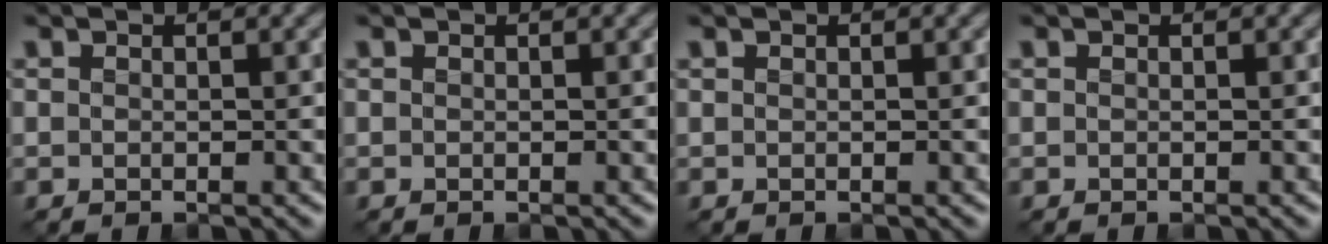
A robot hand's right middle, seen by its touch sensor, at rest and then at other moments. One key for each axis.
{"total": 0.0}
{"total": 0.0}
{"total": 0.0}